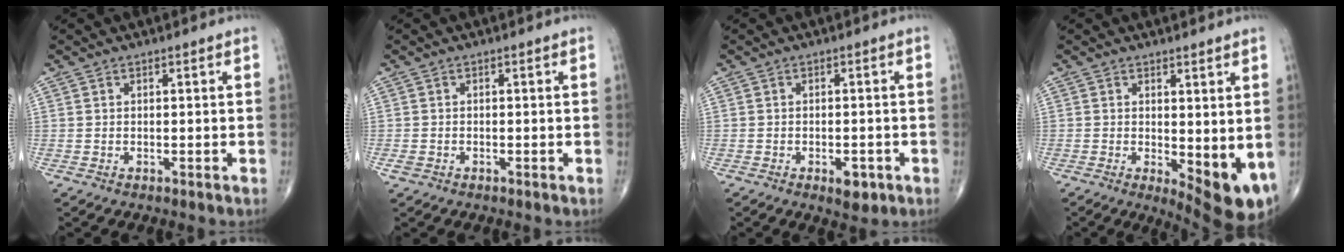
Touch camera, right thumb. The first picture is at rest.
{"total": 1.1, "force": [-0.6, 0.8, 0.6], "torque": [-0.015, 0.000, -0.012]}
{"total": 3.8, "force": [-1.7, 1.8, 2.9], "torque": [-0.031, 0.003, -0.019]}
{"total": 9.4, "force": [-0.8, 3.3, 8.7], "torque": [-0.110, -0.024, -0.001]}